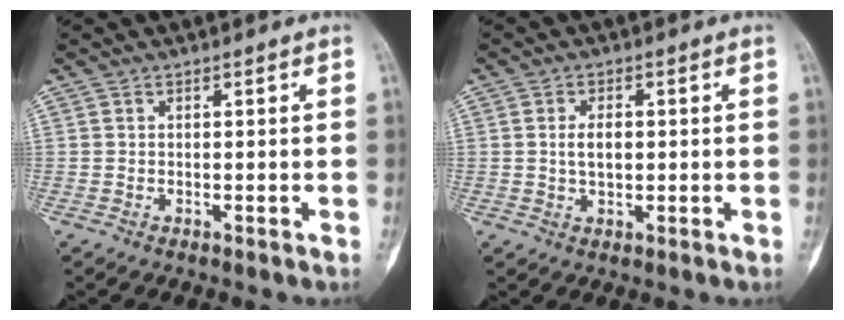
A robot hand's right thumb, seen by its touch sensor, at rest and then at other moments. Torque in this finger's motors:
{"motor_torque": [-0.15, 1.01, 0.25, -0.36, 0.23]}